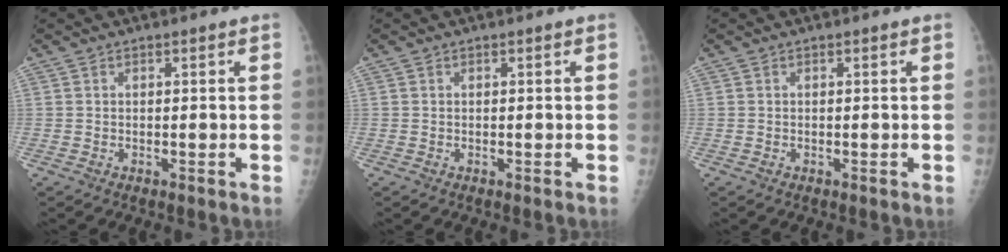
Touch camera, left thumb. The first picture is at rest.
{"total": 0.0}
{"total": 0.0}